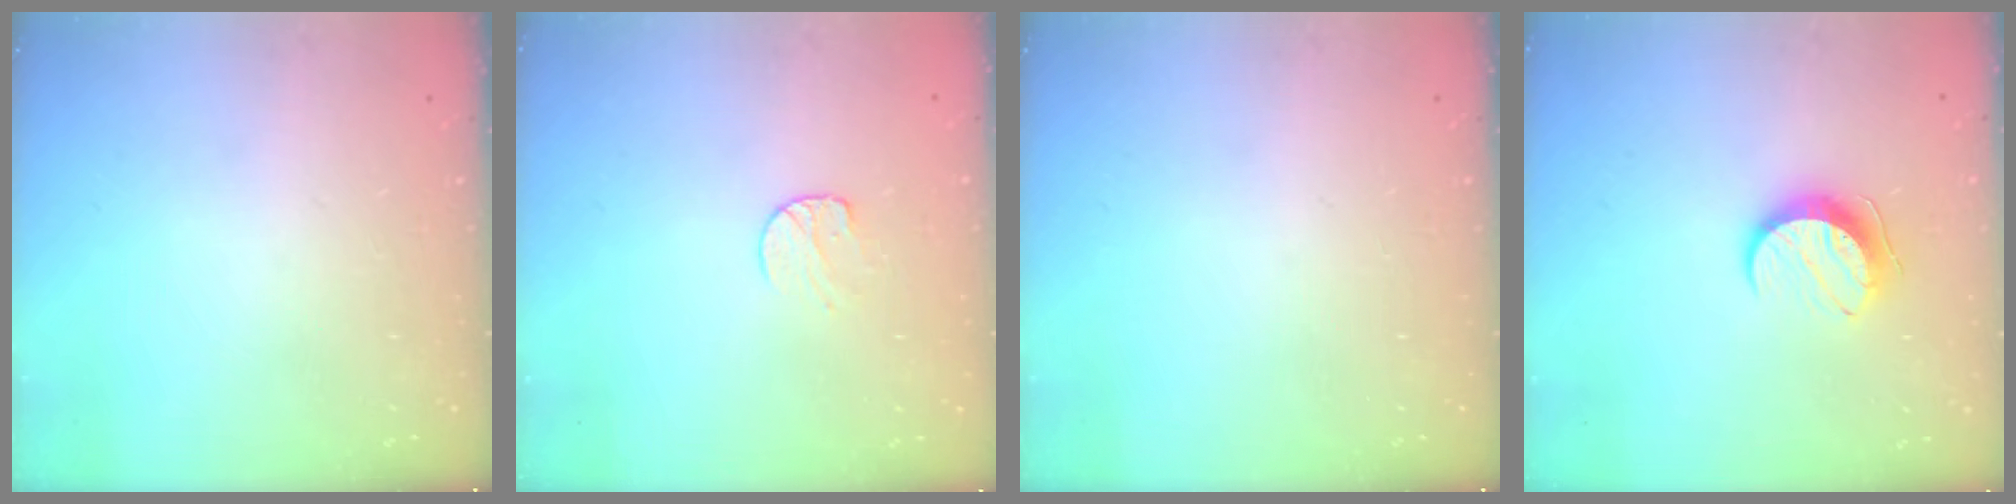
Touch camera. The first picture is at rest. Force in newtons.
{"total": 7.7, "press": 7.7, "slide": 0.7}
{"total": 0.0}
{"total": 10.3, "press": 10.2, "slide": 0.5}